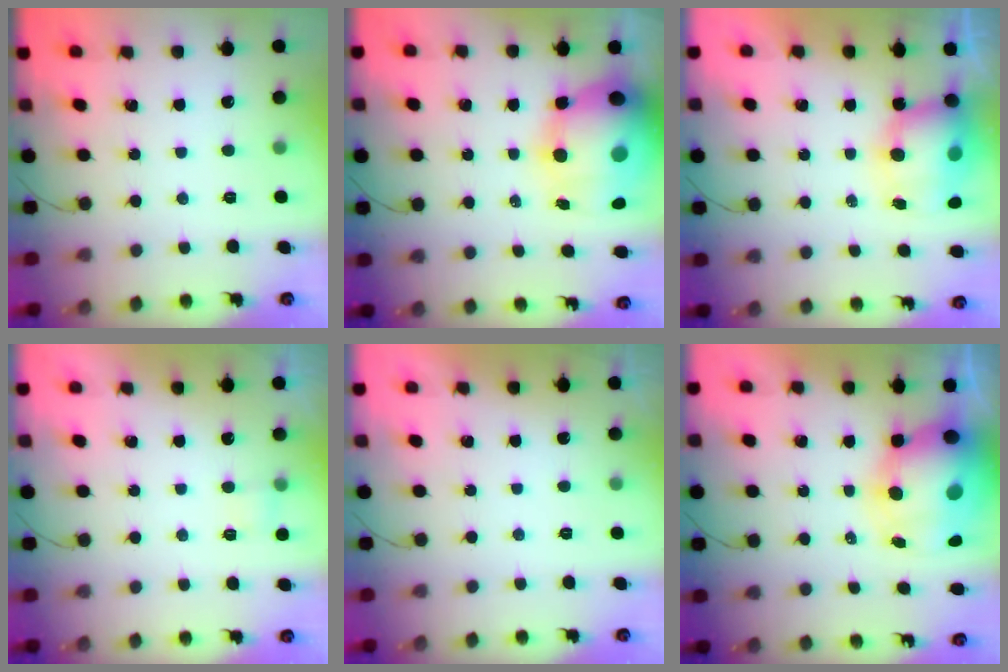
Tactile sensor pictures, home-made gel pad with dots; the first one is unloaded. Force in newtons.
{"total": 22.6, "press": 22.0, "slide": 5.0}
{"total": 10.1, "press": 9.8, "slide": 2.3}
{"total": 2.8, "press": 2.6, "slide": 1.1}
{"total": 0.0}
{"total": 16.3, "press": 15.9, "slide": 3.8}